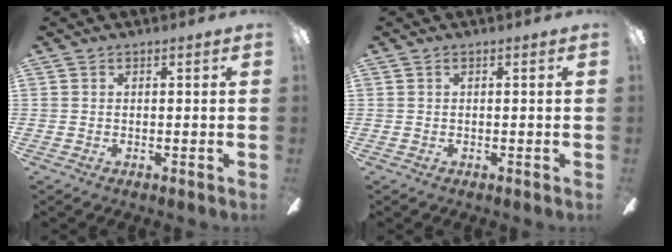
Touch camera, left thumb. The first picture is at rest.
{"total": 0.0}